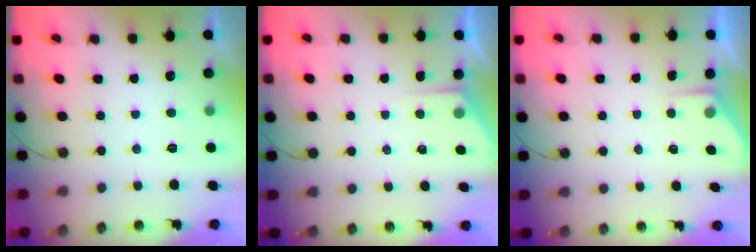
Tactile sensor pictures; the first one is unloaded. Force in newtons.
{"total": 3.3, "press": 3.3, "slide": 0.4}
{"total": 2.2, "press": 2.2, "slide": 0.3}